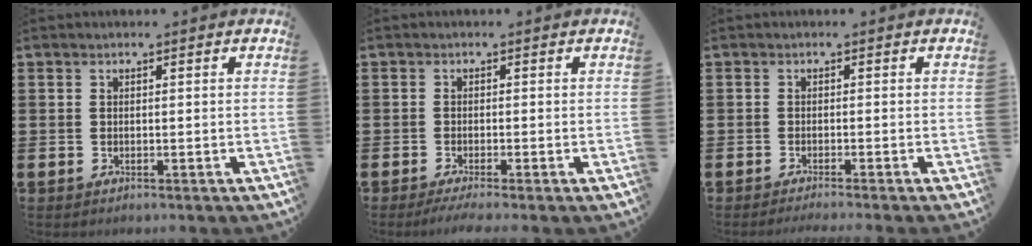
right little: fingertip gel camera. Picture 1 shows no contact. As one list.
[{"total": 1.3, "force": [-0.8, -0.1, 0.9], "torque": [-0.011, 0.000, -0.015]}, {"total": 1.0, "force": [-0.9, -0.3, 0.2], "torque": [-0.002, 0.000, -0.018]}]